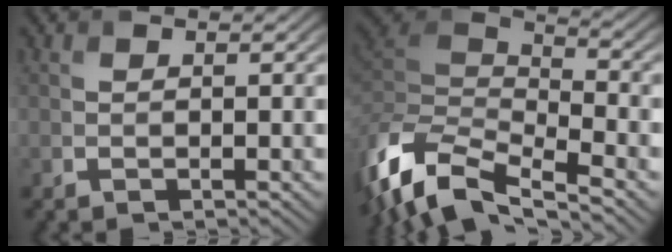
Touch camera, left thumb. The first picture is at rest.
{"total": 12.0, "force": [-7.3, 4.5, 8.3], "torque": [-0.195, 0.002, -0.141]}